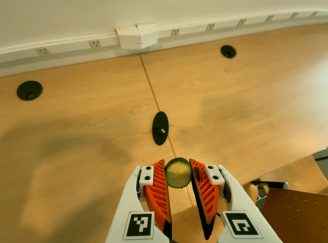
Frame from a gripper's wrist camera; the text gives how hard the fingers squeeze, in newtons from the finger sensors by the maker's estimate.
{"total": 8.4, "left": 8.4, "right": 8.4}